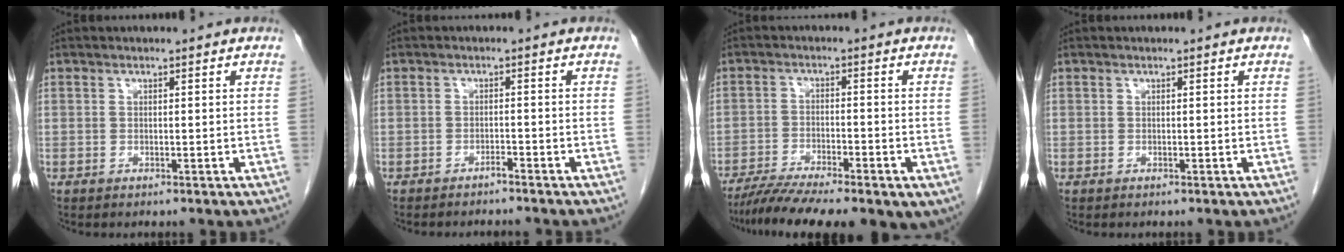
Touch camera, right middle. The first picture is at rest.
{"total": 2.8, "force": [-2.7, -0.2, 0.8], "torque": [-0.006, -0.001, -0.034]}
{"total": 15.0, "force": [-10.2, 3.8, 10.3], "torque": [-0.160, -0.013, -0.155]}
{"total": 0.0}